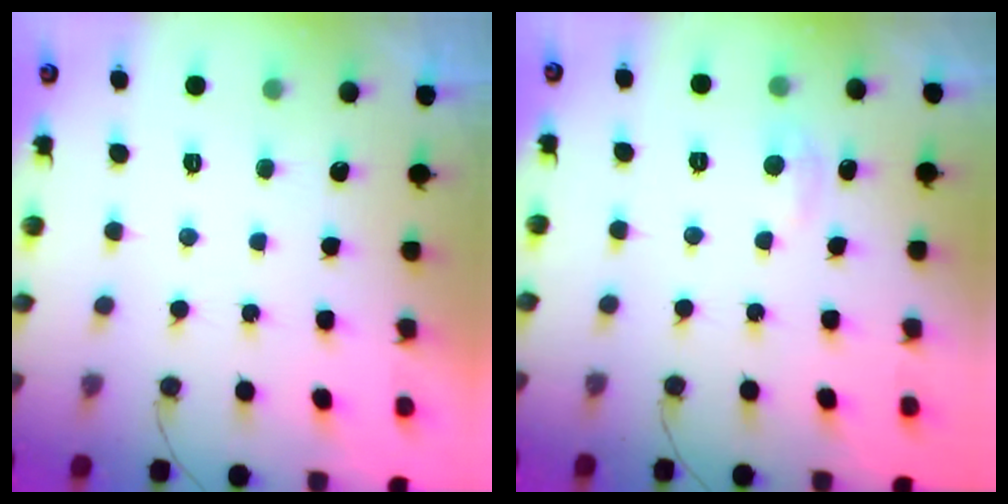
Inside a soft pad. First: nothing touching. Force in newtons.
{"total": 2.9, "press": 2.9, "slide": 0.4}